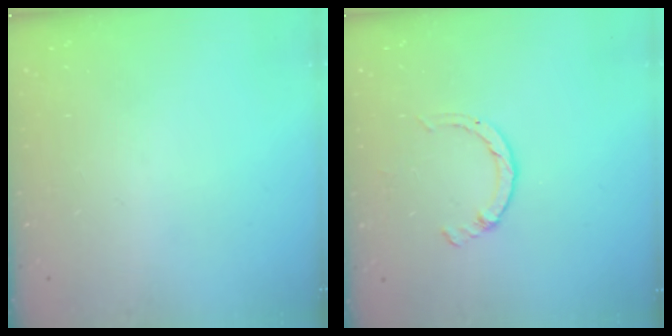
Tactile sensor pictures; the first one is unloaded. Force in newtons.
{"total": 2.6, "press": 2.6, "slide": 0.4}